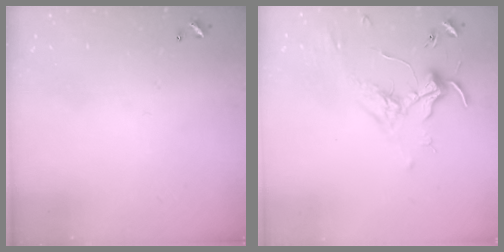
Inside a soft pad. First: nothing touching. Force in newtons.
{"total": 1.7, "press": 1.6, "slide": 0.7}